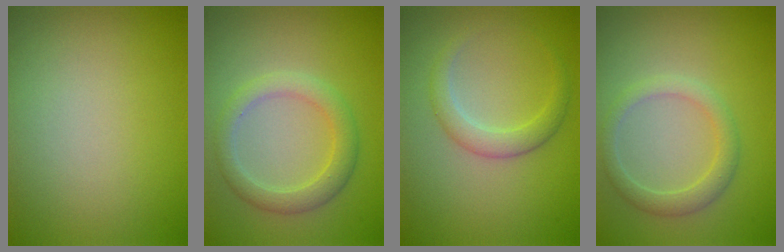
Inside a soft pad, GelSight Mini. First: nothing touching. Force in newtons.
{"total": 3.0, "press": 2.9, "slide": 0.3}
{"total": 2.3, "press": 2.3, "slide": 0.0}
{"total": 2.3, "press": 2.3, "slide": 0.0}